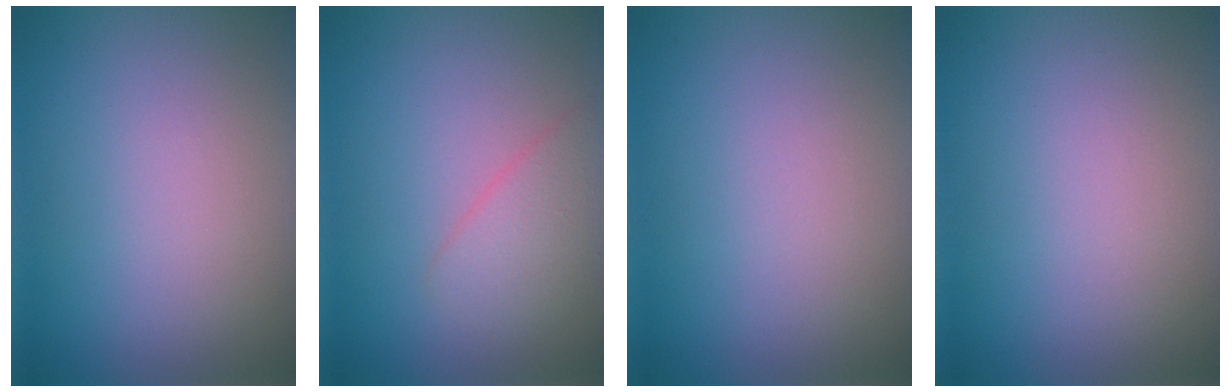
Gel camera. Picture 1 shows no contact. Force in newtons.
{"total": 2.3, "press": 2.3, "slide": 0.0}
{"total": 0.0}
{"total": 0.0}